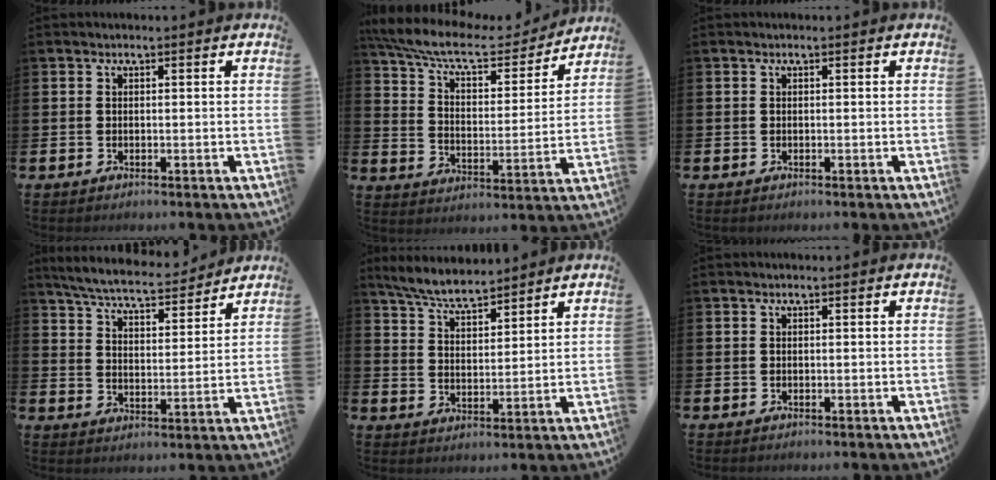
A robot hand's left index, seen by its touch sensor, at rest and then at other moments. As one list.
[{"total": 9.7, "force": [8.3, 2.6, 4.3], "torque": [-0.110, -0.054, 0.136]}, {"total": 0.0}, {"total": 6.7, "force": [6.3, 0.9, 1.9], "torque": [-0.065, -0.041, 0.110]}, {"total": 6.1, "force": [5.9, 0.8, 1.6], "torque": [-0.060, -0.024, 0.107]}, {"total": 0.0}]